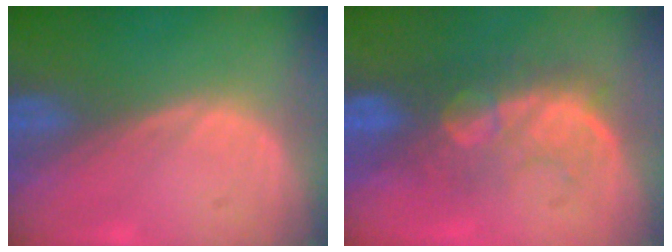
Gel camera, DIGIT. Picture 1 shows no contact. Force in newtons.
{"total": 8.0, "press": 7.8, "slide": 1.9}